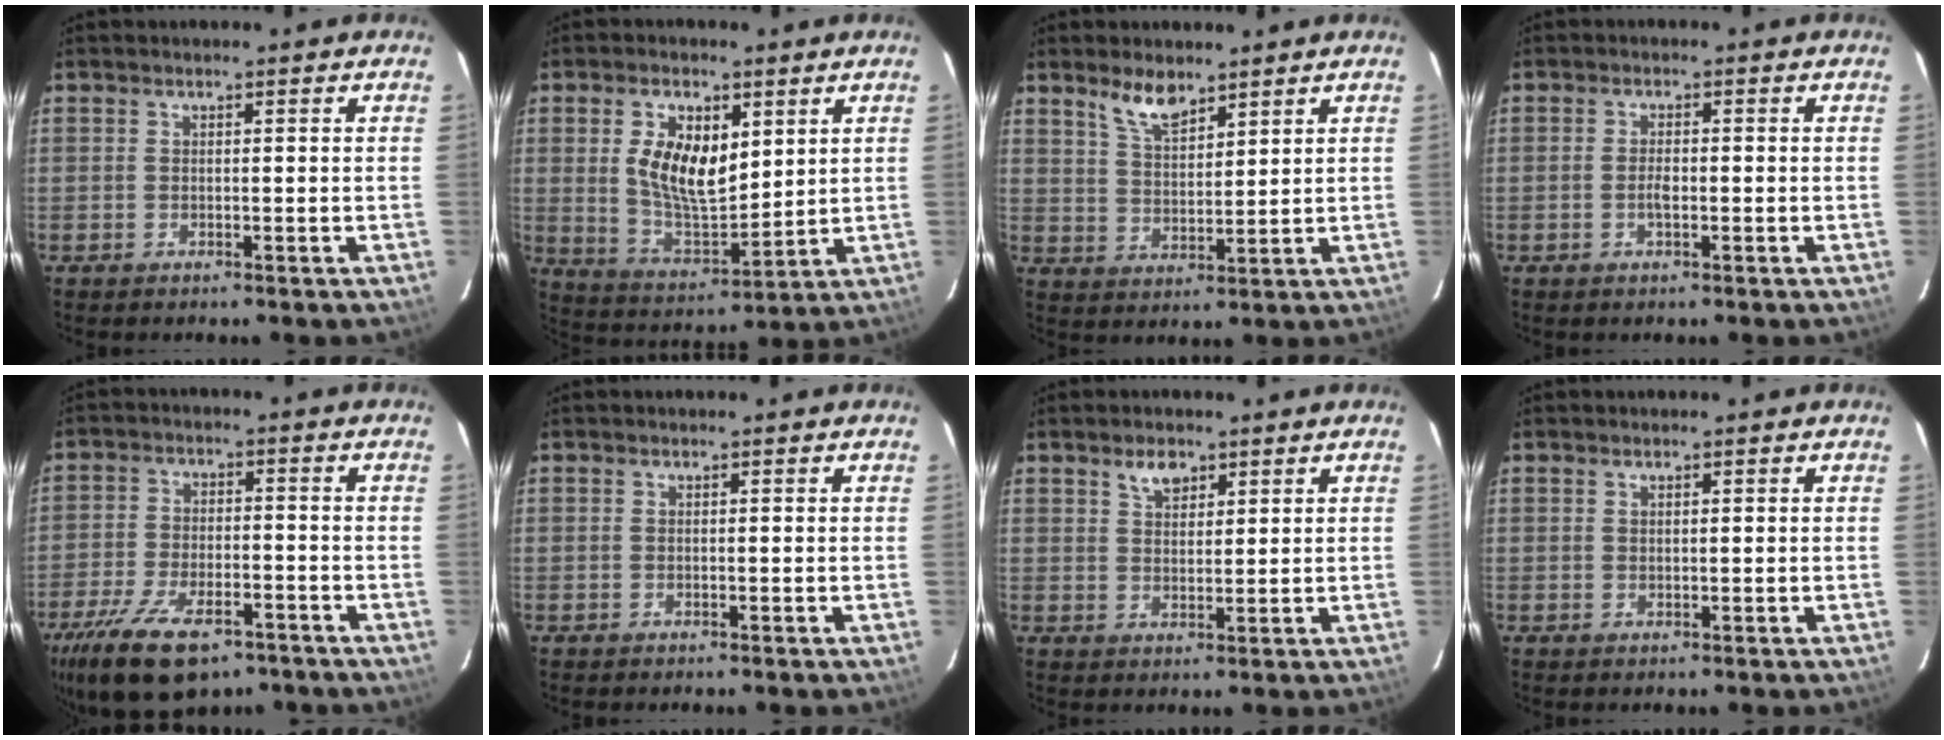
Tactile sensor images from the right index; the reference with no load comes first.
{"total": 11.4, "force": [3.3, 5.8, 9.3], "torque": [-0.176, 0.002, 0.073]}
{"total": 6.2, "force": [4.8, 2.1, 3.3], "torque": [-0.058, 0.003, 0.094]}
{"total": 2.2, "force": [-0.6, 0.9, 1.9], "torque": [-0.036, 0.001, -0.011]}
{"total": 16.9, "force": [-11.1, 7.5, 10.2], "torque": [-0.226, -0.031, -0.186]}
{"total": 0.0}
{"total": 3.8, "force": [2.4, 2.1, 2.0], "torque": [-0.029, 0.007, 0.045]}
{"total": 0.6, "force": [0.4, 0.3, 0.4], "torque": [-0.007, 0.002, 0.007]}